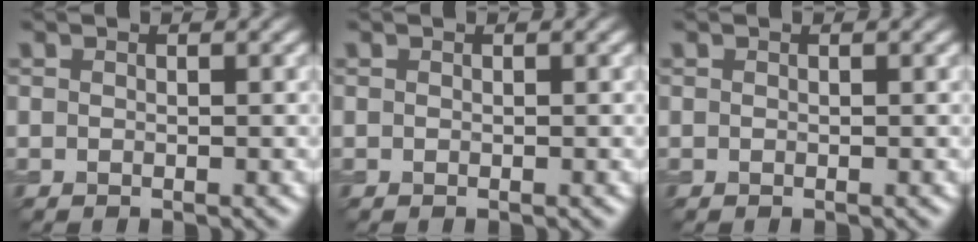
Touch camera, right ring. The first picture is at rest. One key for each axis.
{"total": 0.0}
{"total": 0.0}